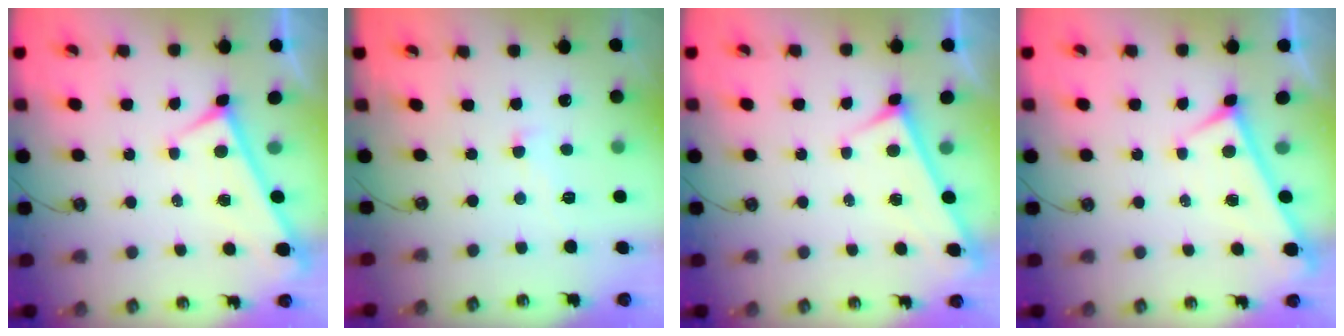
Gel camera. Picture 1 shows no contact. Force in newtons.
{"total": 1.7, "press": 1.7, "slide": 0.2}
{"total": 3.3, "press": 3.3, "slide": 0.3}
{"total": 0.0}